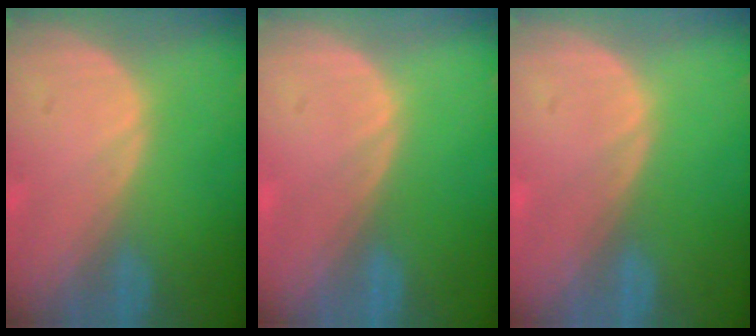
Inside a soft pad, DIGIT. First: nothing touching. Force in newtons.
{"total": 0.0}
{"total": 0.0}